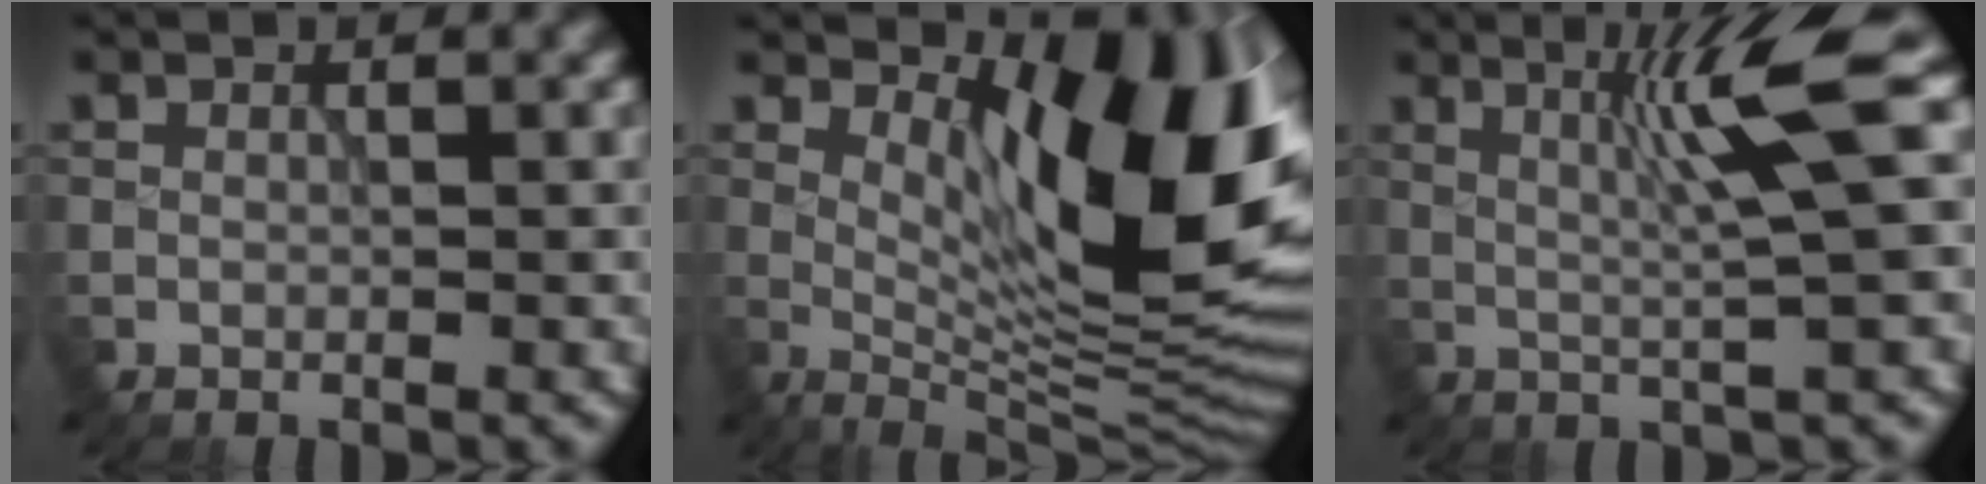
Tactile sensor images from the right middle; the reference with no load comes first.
{"total": 12.9, "force": [3.3, 5.1, 11.4], "torque": [-0.157, -0.005, 0.058]}
{"total": 6.3, "force": [1.8, 0.0, 6.1], "torque": [-0.104, 0.011, 0.033]}